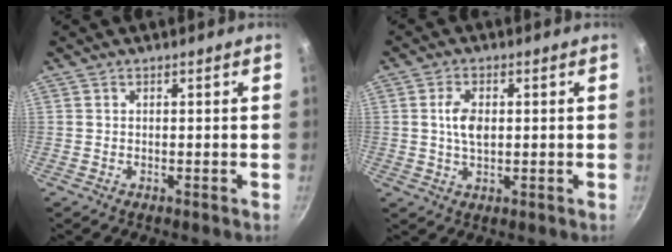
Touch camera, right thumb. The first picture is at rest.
{"total": 5.2, "force": [0.6, 3.0, 4.1], "torque": [-0.070, 0.002, 0.010]}